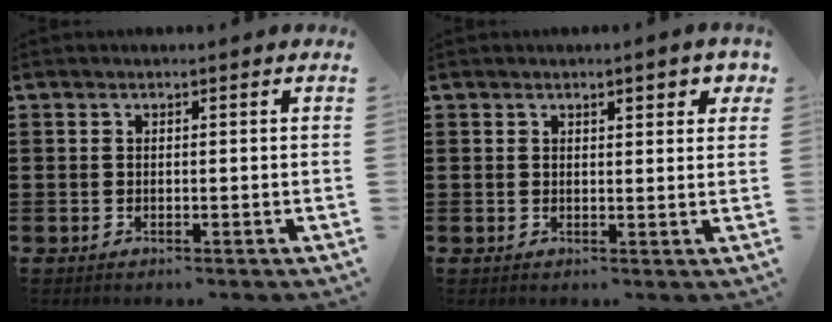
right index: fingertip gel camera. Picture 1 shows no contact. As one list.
[{"total": 2.3, "force": [1.4, 0.7, 1.7], "torque": [-0.021, -0.001, 0.019]}]